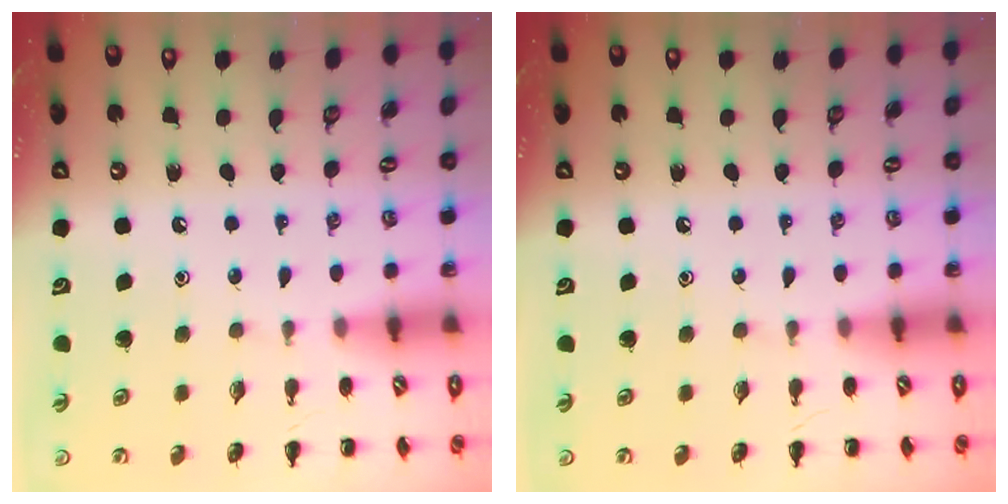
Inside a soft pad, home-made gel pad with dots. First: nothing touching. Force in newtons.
{"total": 0.0}